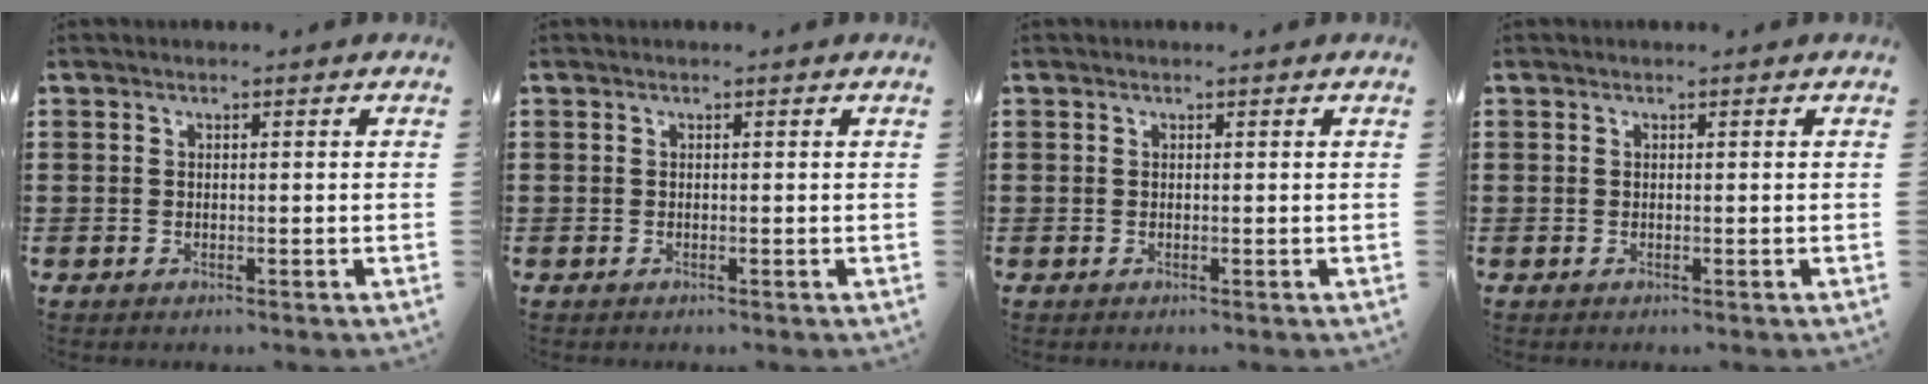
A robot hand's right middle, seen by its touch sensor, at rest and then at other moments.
{"total": 0.0}
{"total": 0.0}
{"total": 0.0}